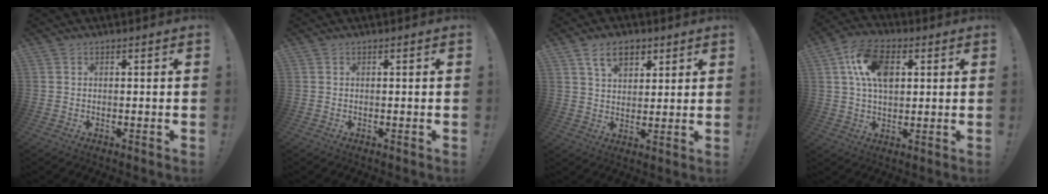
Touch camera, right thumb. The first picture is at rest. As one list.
[{"total": 0.0}, {"total": 8.6, "force": [4.8, 5.3, 4.8], "torque": [-0.078, -0.007, 0.090]}, {"total": 13.8, "force": [4.1, 8.5, 10.1], "torque": [-0.171, 0.008, 0.077]}]